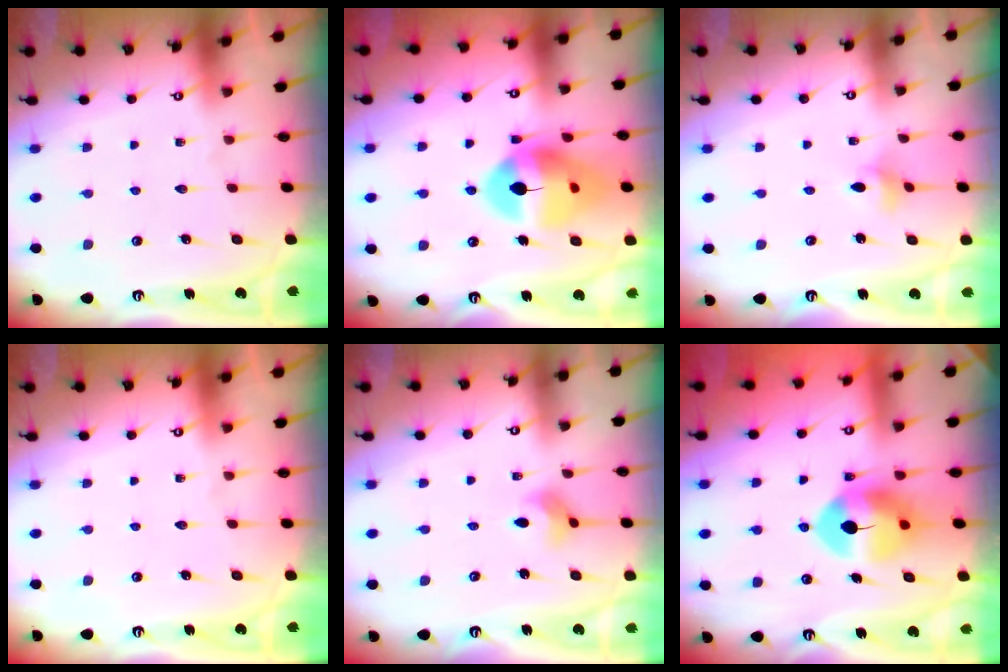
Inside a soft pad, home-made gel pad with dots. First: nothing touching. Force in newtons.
{"total": 16.6, "press": 16.5, "slide": 1.9}
{"total": 2.8, "press": 2.8, "slide": 0.4}
{"total": 0.0}
{"total": 3.5, "press": 3.4, "slide": 0.7}
{"total": 9.8, "press": 9.7, "slide": 1.3}